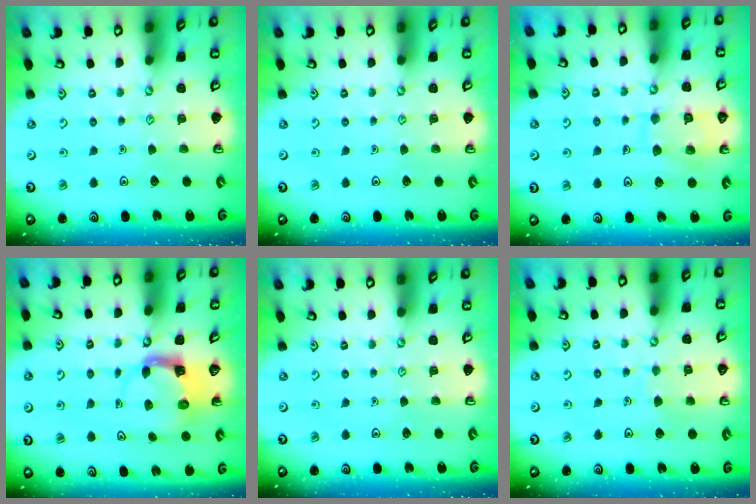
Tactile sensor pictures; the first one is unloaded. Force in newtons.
{"total": 0.0}
{"total": 10.5, "press": 10.4, "slide": 0.9}
{"total": 4.0, "press": 3.9, "slide": 0.6}
{"total": 0.0}
{"total": 4.7, "press": 4.7, "slide": 0.4}